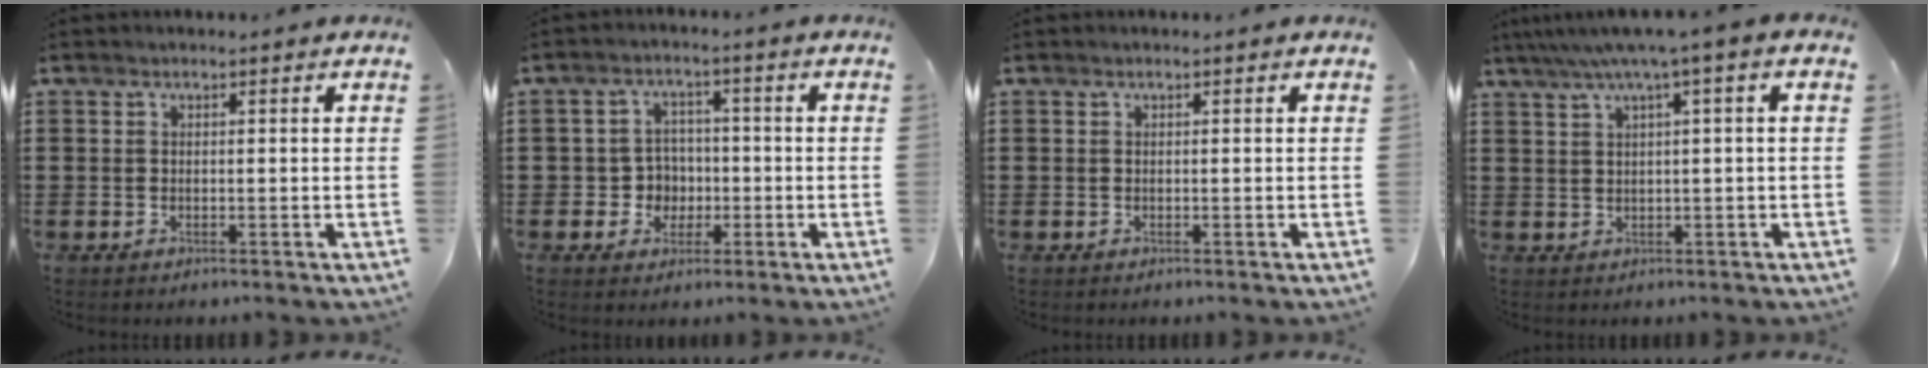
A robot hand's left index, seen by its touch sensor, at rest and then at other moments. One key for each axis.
{"total": 4.4, "fx": -0.7, "fy": 4.1, "fz": 1.1, "tx": -0.037, "ty": 0.009, "tz": -0.016}
{"total": 0.0}
{"total": 4.0, "fx": 1.4, "fy": -0.5, "fz": 3.7, "tx": -0.073, "ty": -0.007, "tz": 0.019}